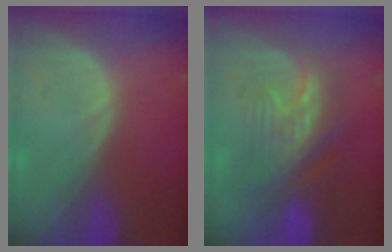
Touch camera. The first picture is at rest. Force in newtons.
{"total": 7.9, "press": 7.8, "slide": 1.4}